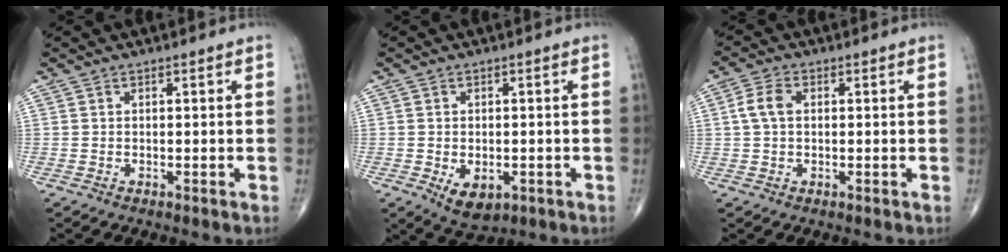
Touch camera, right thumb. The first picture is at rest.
{"total": 5.7, "force": [-1.8, 3.6, 4.1], "torque": [-0.054, 0.000, -0.015]}
{"total": 4.2, "force": [0.6, 2.6, 3.2], "torque": [-0.073, 0.010, 0.008]}